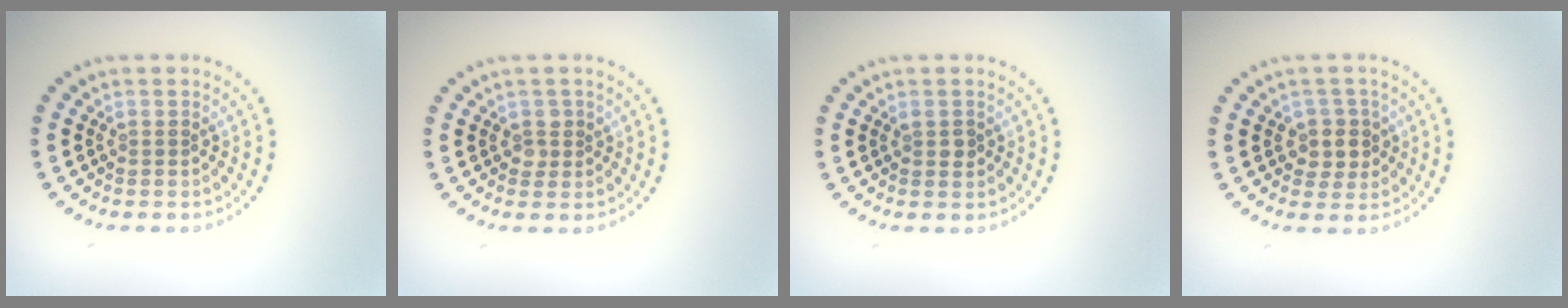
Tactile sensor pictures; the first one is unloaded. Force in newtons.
{"total": 1.2, "press": 1.1, "slide": 0.4}
{"total": 1.0, "press": 1.0, "slide": 0.2}
{"total": 2.5, "press": 2.2, "slide": 1.2}